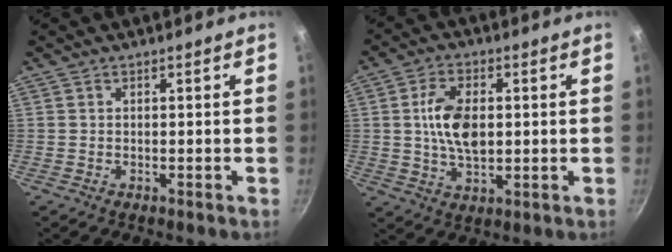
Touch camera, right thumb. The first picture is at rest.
{"total": 9.7, "force": [0.9, 5.5, 7.9], "torque": [-0.135, 0.000, 0.017]}